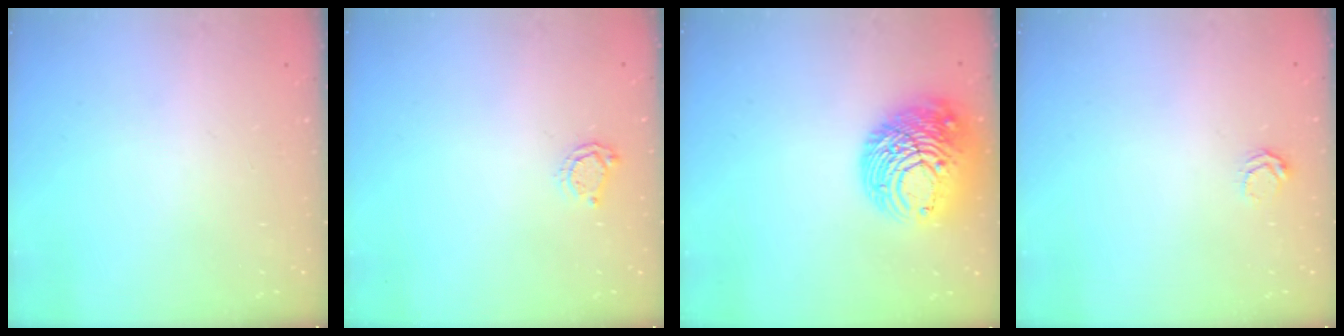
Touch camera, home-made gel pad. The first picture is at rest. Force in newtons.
{"total": 5.3, "press": 5.3, "slide": 0.5}
{"total": 15.5, "press": 15.4, "slide": 1.5}
{"total": 4.1, "press": 4.1, "slide": 0.4}